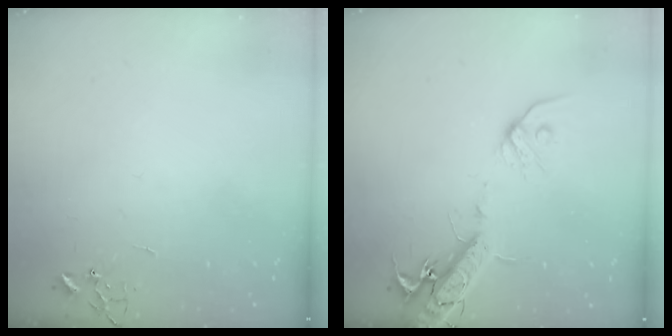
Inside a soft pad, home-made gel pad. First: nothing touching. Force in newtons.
{"total": 17.2, "press": 16.9, "slide": 3.1}